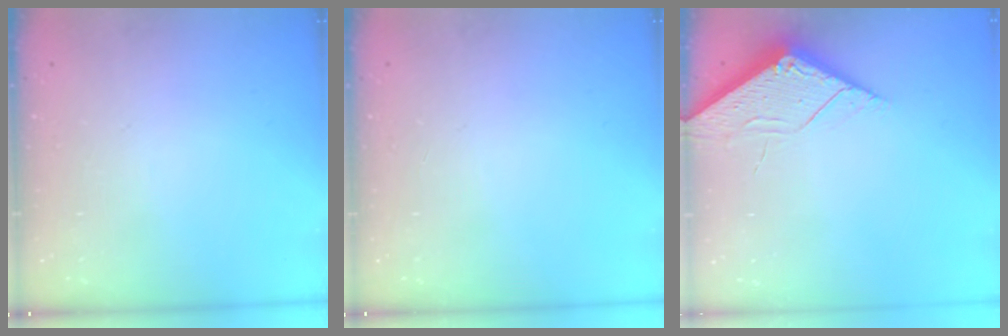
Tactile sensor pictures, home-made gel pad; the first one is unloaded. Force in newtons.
{"total": 0.0}
{"total": 4.0, "press": 3.9, "slide": 0.4}